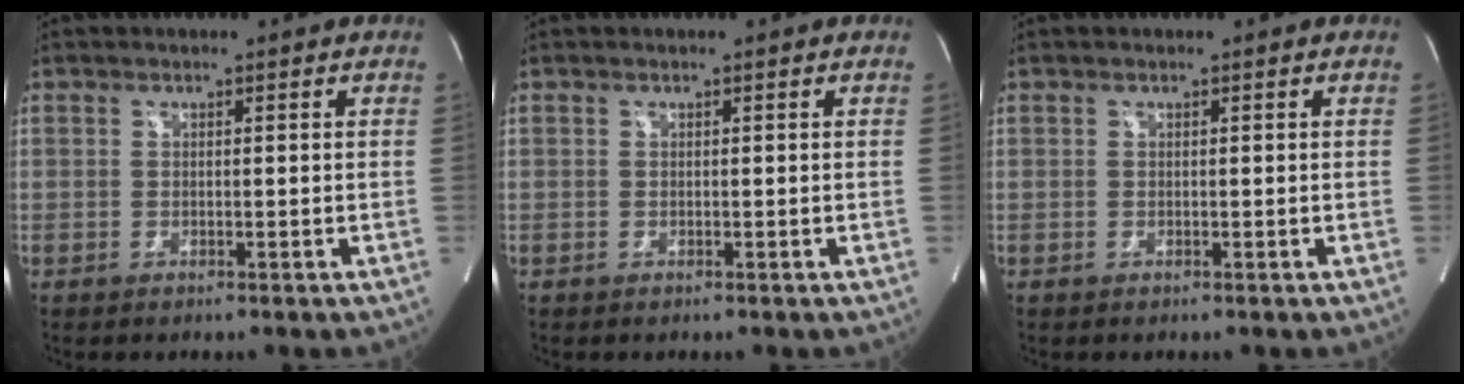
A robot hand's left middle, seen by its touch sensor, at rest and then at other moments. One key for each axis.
{"total": 0.0}
{"total": 0.0}